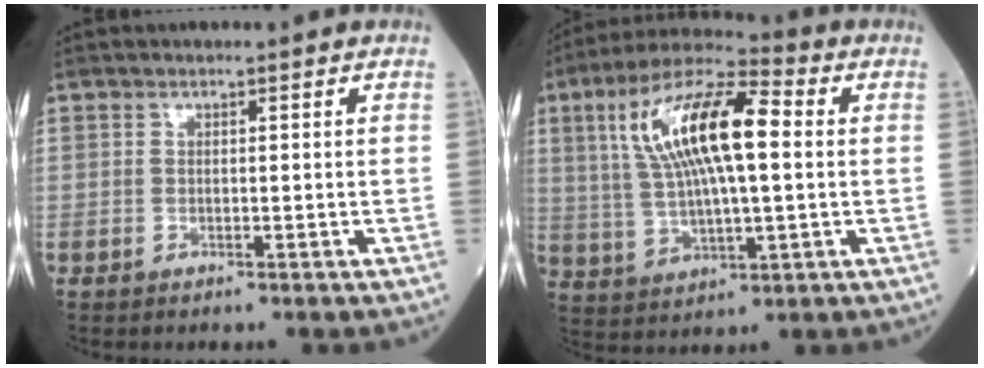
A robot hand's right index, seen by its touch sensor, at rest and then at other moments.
{"total": 16.2, "force": [3.3, 4.2, 15.2], "torque": [-0.302, 0.030, 0.058]}